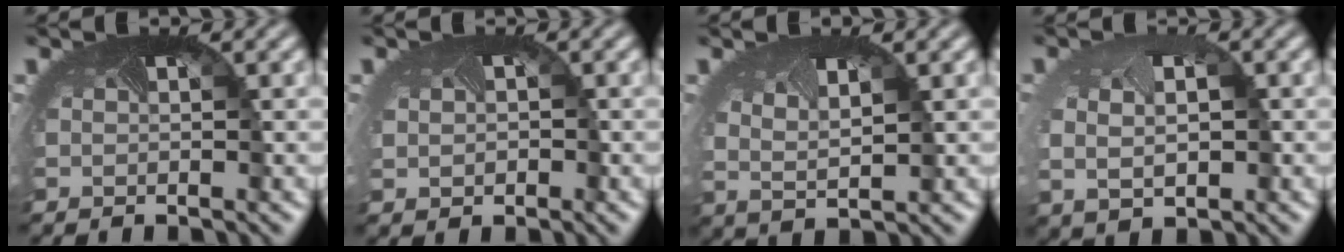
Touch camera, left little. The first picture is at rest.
{"total": 1.4, "force": [0.0, 1.3, 0.5], "torque": [-0.009, -0.004, 0.001]}
{"total": 1.4, "force": [0.7, 0.2, 1.2], "torque": [-0.044, -0.009, 0.013]}
{"total": 4.3, "force": [-0.1, 3.2, 2.8], "torque": [-0.049, -0.007, 0.001]}